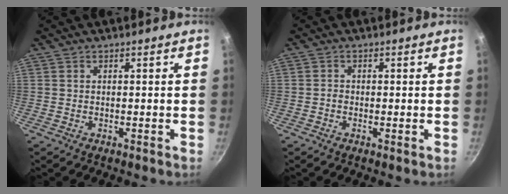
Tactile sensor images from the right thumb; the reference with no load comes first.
{"total": 1.0, "force": [-0.3, 0.6, 0.7], "torque": [-0.018, 0.004, -0.010]}